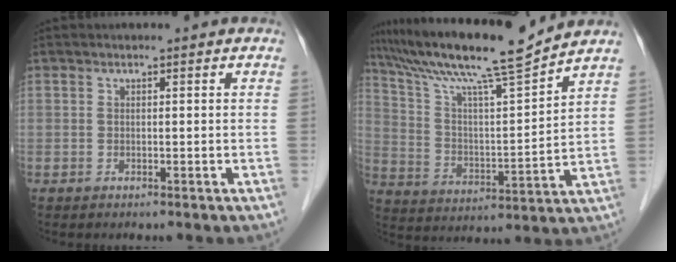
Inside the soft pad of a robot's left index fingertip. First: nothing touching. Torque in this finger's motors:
{"motor_torque": [0.04, -0.37, 0.38, 0.14]}